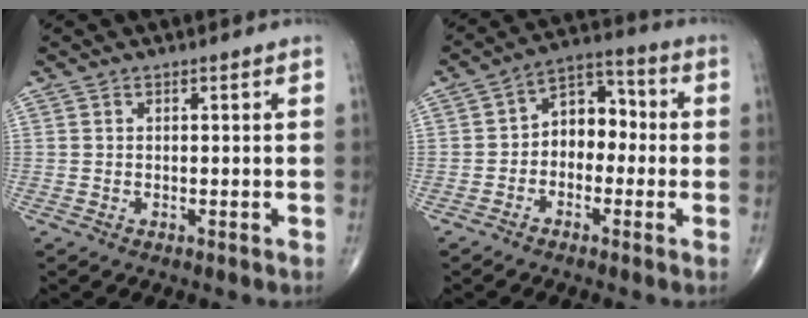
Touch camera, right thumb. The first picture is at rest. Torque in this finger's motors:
{"motor_torque": [0.05, 0.20, 0.38, 0.23, 0.06]}